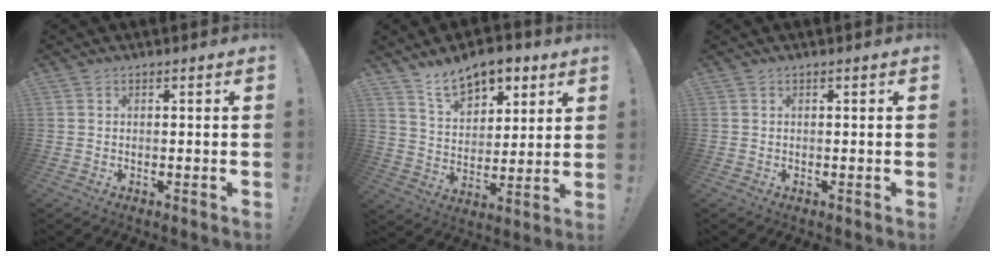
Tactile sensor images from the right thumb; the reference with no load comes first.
{"total": 12.2, "force": [8.7, 6.5, 5.7], "torque": [-0.086, -0.052, 0.161]}
{"total": 0.0}